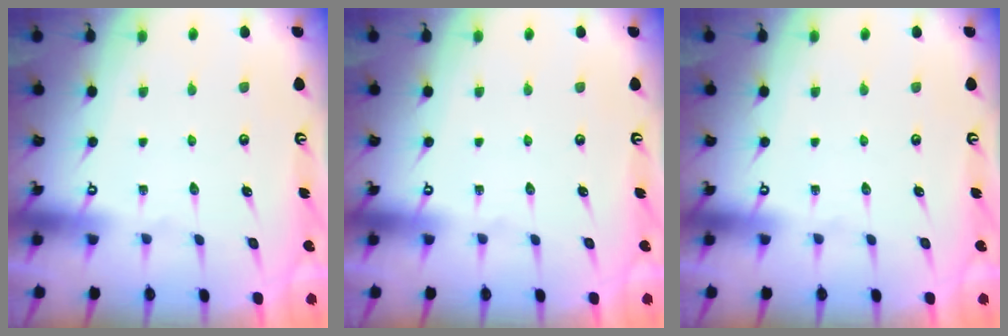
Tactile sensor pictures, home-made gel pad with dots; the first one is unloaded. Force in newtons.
{"total": 0.0}
{"total": 0.0}